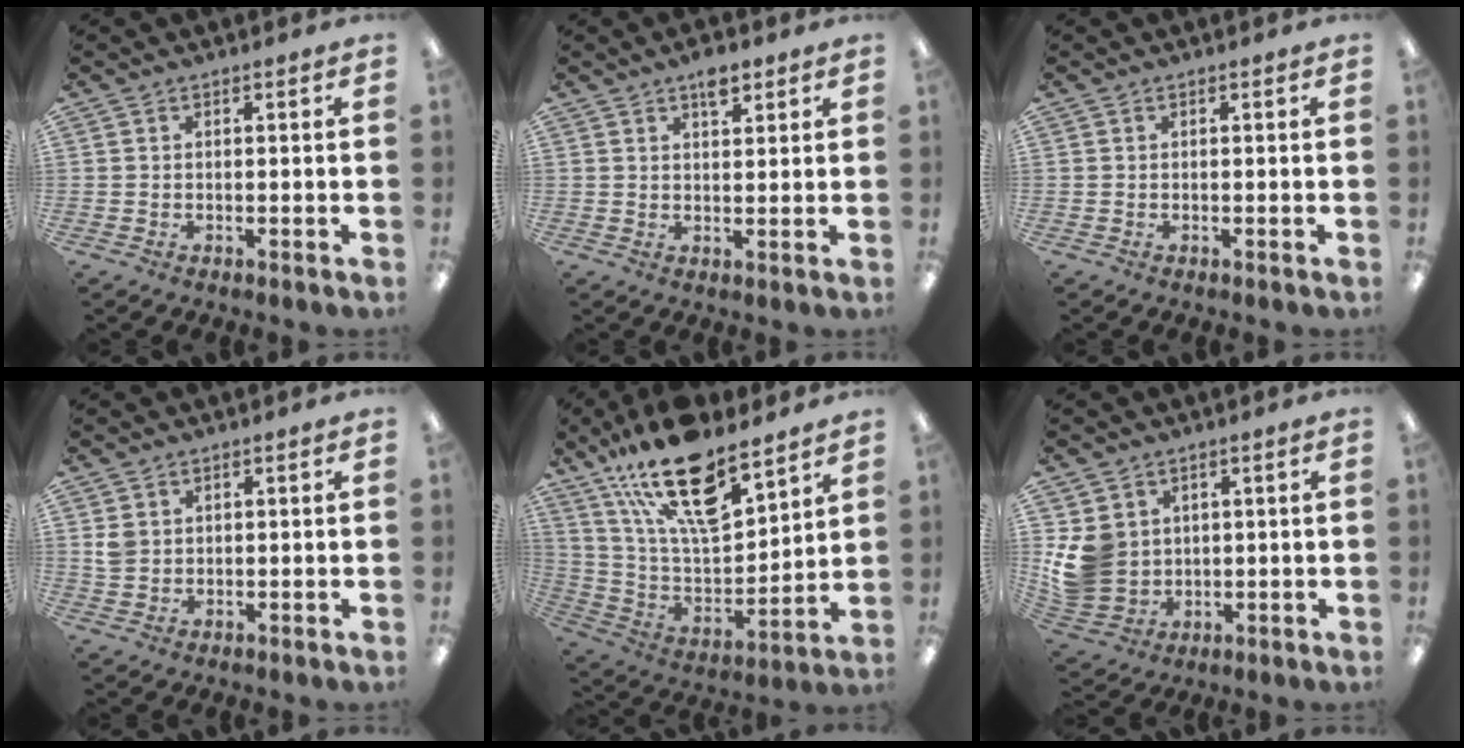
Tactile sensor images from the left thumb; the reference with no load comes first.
{"total": 4.4, "force": [2.9, 2.1, 2.6], "torque": [-0.024, -0.011, 0.046]}
{"total": 0.0}
{"total": 2.9, "force": [1.2, 2.3, 1.2], "torque": [-0.019, 0.001, 0.021]}
{"total": 22.5, "force": [15.8, 8.0, 13.8], "torque": [-0.257, -0.094, 0.273]}
{"total": 9.1, "force": [2.1, 8.2, 3.4], "torque": [-0.090, -0.005, 0.047]}